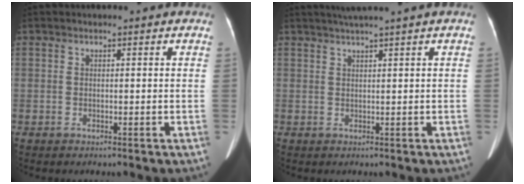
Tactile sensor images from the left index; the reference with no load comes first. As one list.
[{"total": 2.6, "force": [2.0, -0.7, 1.4], "torque": [-0.020, 0.012, 0.040]}]